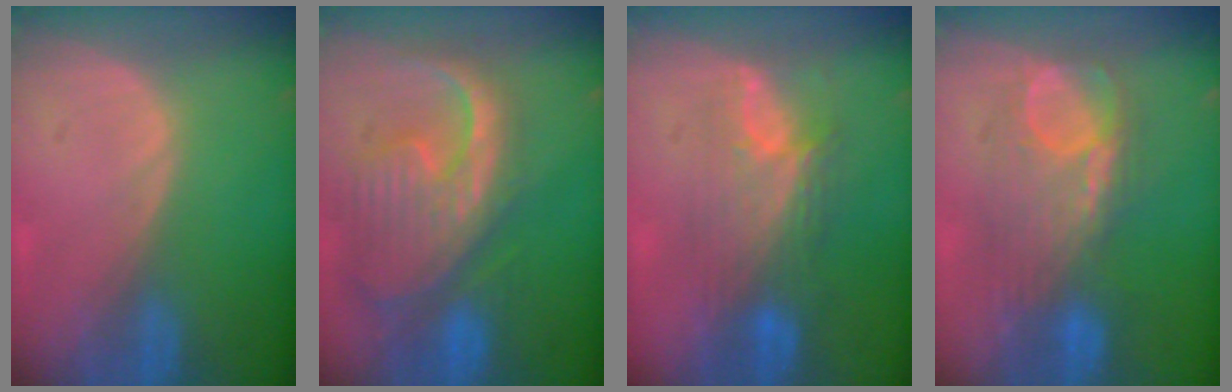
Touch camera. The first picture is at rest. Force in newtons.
{"total": 12.7, "press": 10.9, "slide": 6.5}
{"total": 7.3, "press": 7.1, "slide": 1.3}
{"total": 8.3, "press": 8.3, "slide": 0.2}